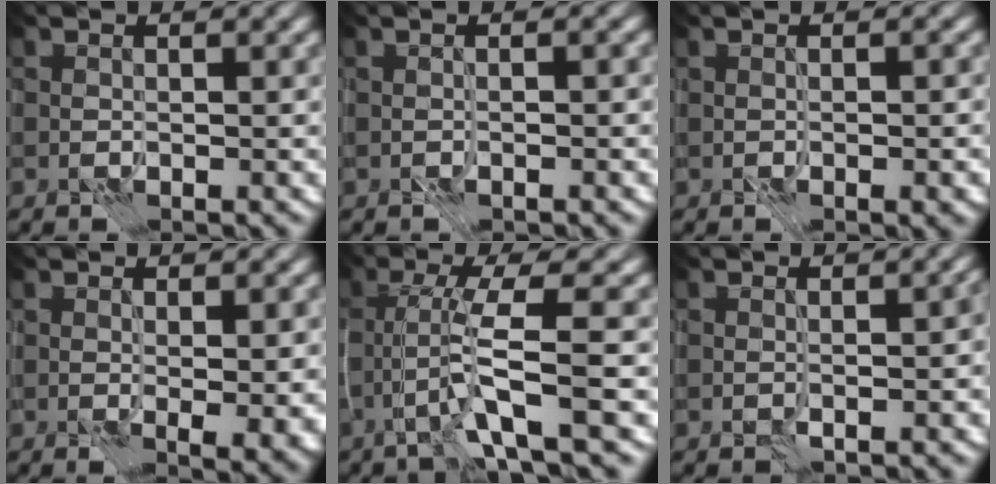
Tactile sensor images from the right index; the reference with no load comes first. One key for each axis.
{"total": 0.7, "fx": -0.4, "fy": -0.1, "fz": 0.7, "tx": -0.012, "ty": 0.001, "tz": -0.011}
{"total": 2.3, "fx": -1.0, "fy": 0.5, "fz": 2.0, "tx": -0.024, "ty": 0.004, "tz": -0.008}
{"total": 4.0, "fx": -0.6, "fy": 1.0, "fz": 3.9, "tx": -0.060, "ty": -0.014, "tz": 0.000}
{"total": 5.3, "fx": -1.9, "fy": -0.1, "fz": 5.0, "tx": -0.095, "ty": 0.005, "tz": -0.037}
{"total": 2.0, "fx": -0.8, "fy": 0.3, "fz": 1.8, "tx": -0.023, "ty": 0.002, "tz": -0.009}